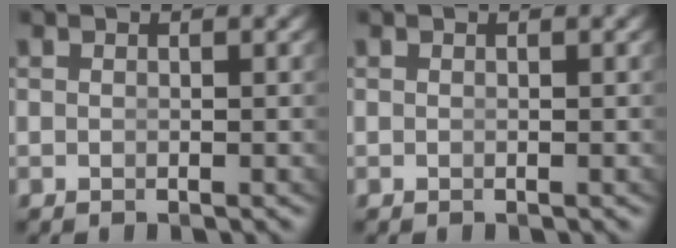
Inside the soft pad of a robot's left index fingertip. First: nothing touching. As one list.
[{"total": 0.0}]